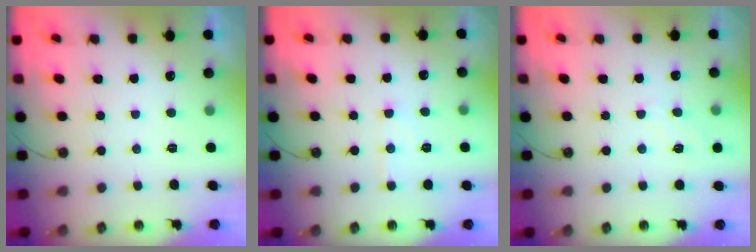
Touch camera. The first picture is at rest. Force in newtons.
{"total": 7.0, "press": 7.0, "slide": 0.5}
{"total": 4.5, "press": 4.5, "slide": 0.5}